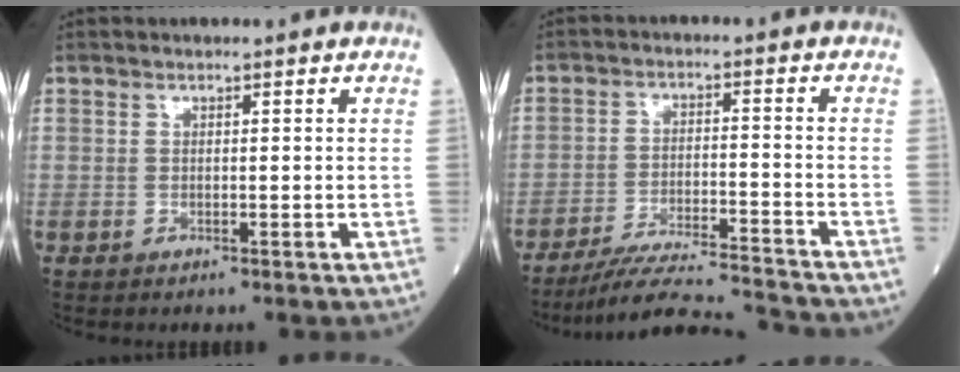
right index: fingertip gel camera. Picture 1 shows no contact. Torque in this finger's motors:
{"motor_torque": [-0.72, -0.66, 0.06, -0.01]}